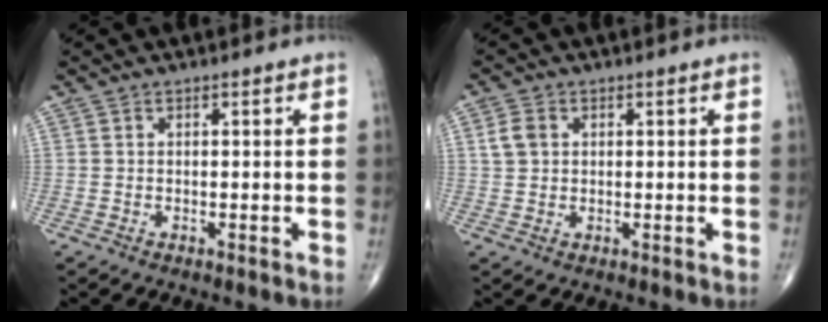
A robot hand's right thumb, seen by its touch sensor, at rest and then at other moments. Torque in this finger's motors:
{"motor_torque": [-0.02, 0.05, 0.03, 0.01, 0.04]}